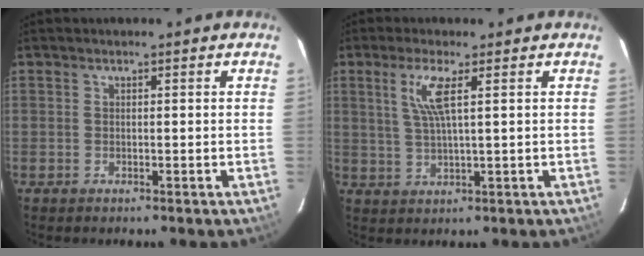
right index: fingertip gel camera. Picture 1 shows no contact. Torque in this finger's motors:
{"motor_torque": [0.22, 0.03, 0.32, 0.10]}